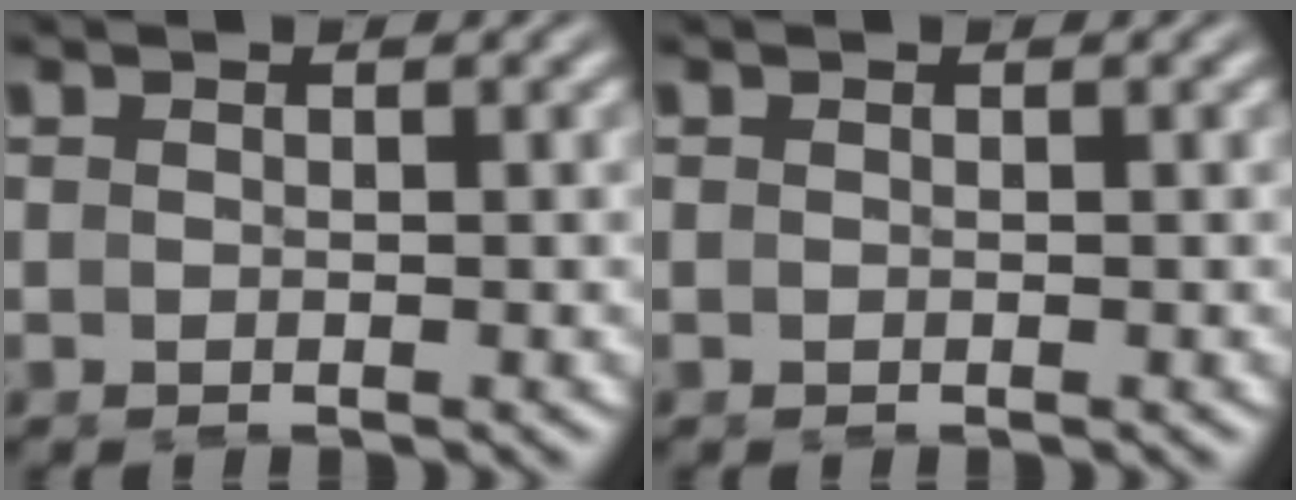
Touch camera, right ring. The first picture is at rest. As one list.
[{"total": 0.0}]